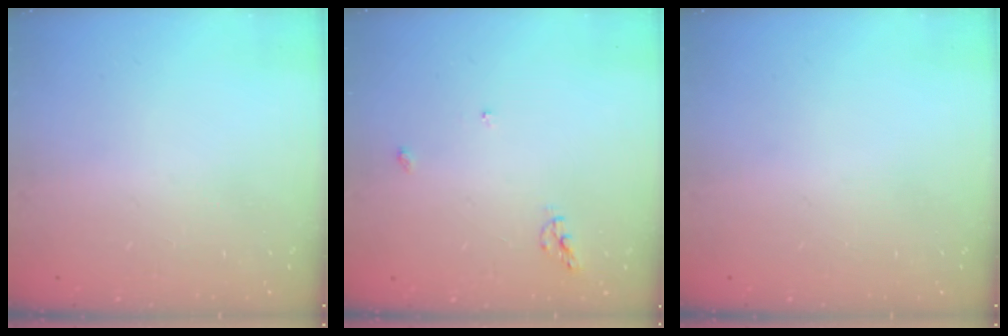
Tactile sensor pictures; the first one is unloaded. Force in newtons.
{"total": 5.6, "press": 5.6, "slide": 0.7}
{"total": 0.0}